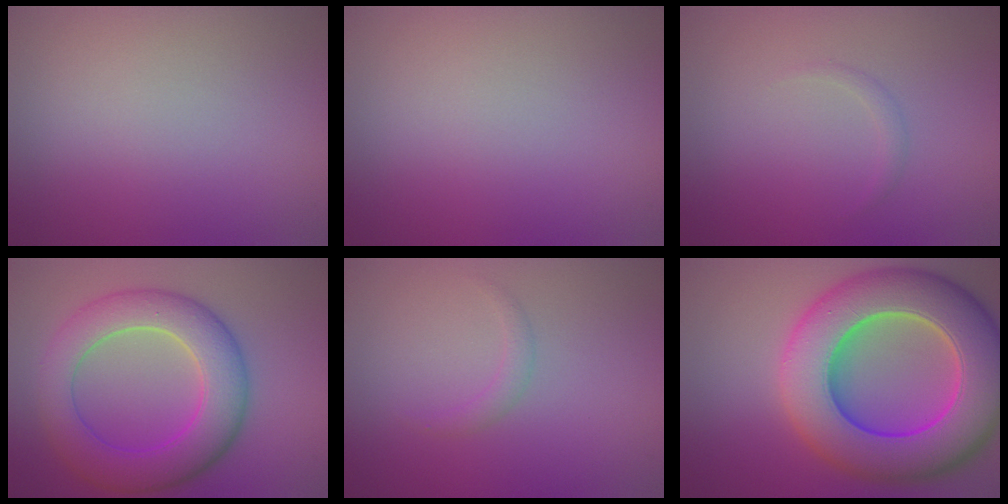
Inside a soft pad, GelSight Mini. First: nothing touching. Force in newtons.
{"total": 0.0}
{"total": 0.6, "press": 0.6, "slide": 0.0}
{"total": 7.5, "press": 7.5, "slide": 0.5}
{"total": 0.9, "press": 0.9, "slide": 0.1}
{"total": 13.4, "press": 13.4, "slide": 0.4}